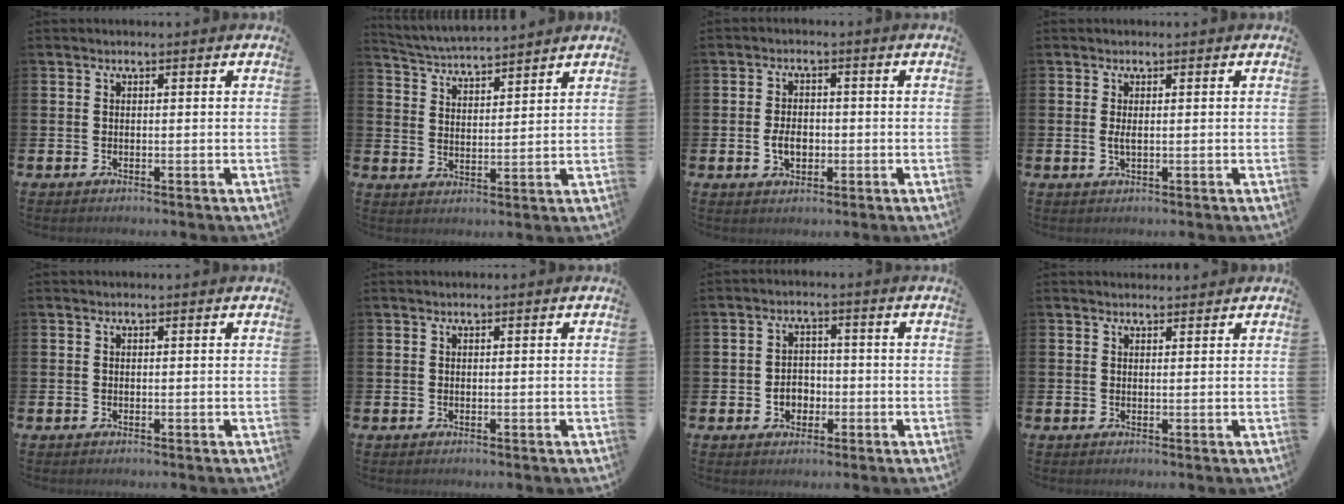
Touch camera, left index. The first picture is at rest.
{"total": 4.3, "force": [4.3, 0.1, -0.1], "torque": [-0.019, -0.033, 0.074]}
{"total": 3.5, "force": [-0.7, 2.3, 2.5], "torque": [-0.033, -0.001, -0.017]}
{"total": 1.1, "force": [0.1, 0.3, 1.1], "torque": [-0.014, -0.002, 0.000]}
{"total": 0.0}
{"total": 0.0}
{"total": 3.2, "force": [-1.0, 2.7, 1.5], "torque": [-0.020, -0.001, -0.027]}
{"total": 1.3, "force": [1.2, 0.5, 0.1], "torque": [0.008, 0.000, 0.021]}